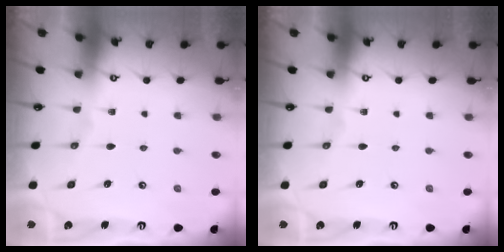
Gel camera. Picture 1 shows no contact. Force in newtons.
{"total": 0.0}